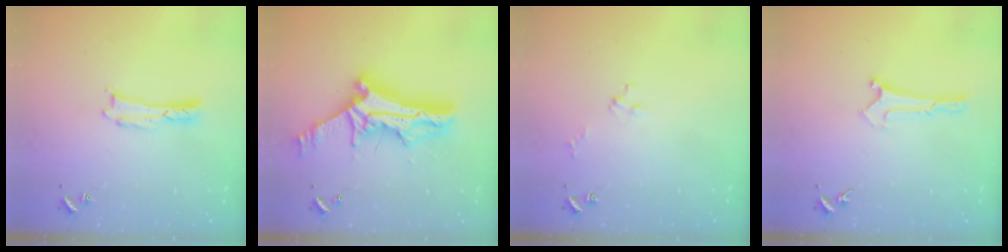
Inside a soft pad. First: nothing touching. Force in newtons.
{"total": 12.3, "press": 12.2, "slide": 1.0}
{"total": 2.0, "press": 2.0, "slide": 0.1}
{"total": 0.0}